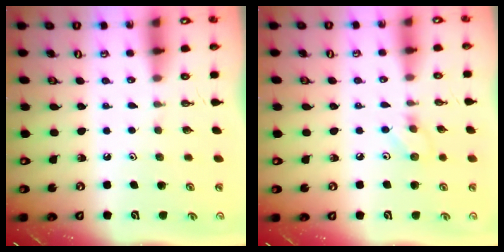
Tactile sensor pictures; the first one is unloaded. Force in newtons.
{"total": 5.4, "press": 5.4, "slide": 0.6}